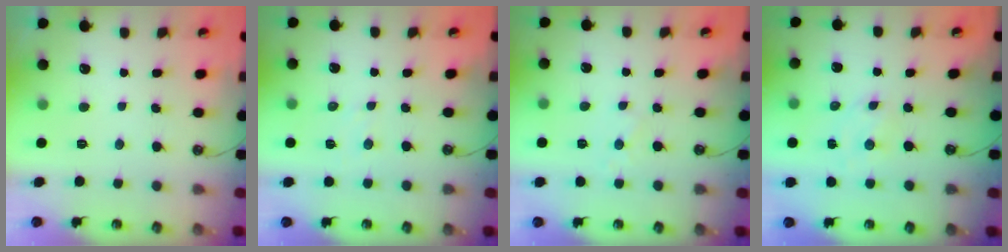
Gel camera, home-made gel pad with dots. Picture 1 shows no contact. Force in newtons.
{"total": 3.4, "press": 3.3, "slide": 0.5}
{"total": 4.6, "press": 4.6, "slide": 0.6}
{"total": 1.5, "press": 1.5, "slide": 0.3}